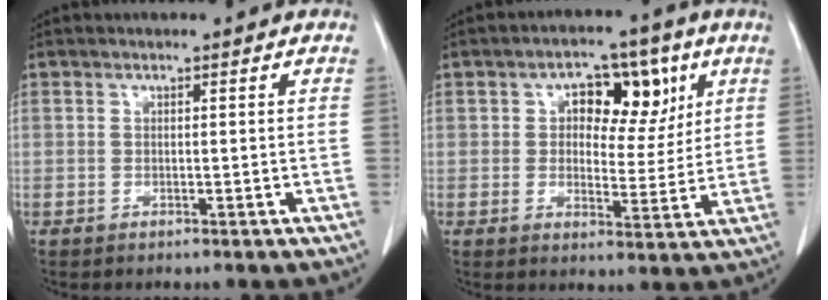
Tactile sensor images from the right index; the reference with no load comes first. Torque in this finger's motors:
{"motor_torque": [0.18, 0.17, 0.38, 0.07]}